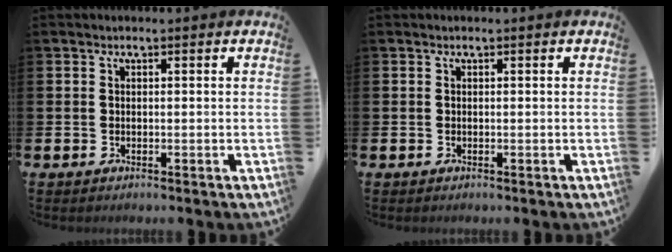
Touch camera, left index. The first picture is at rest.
{"total": 0.0}